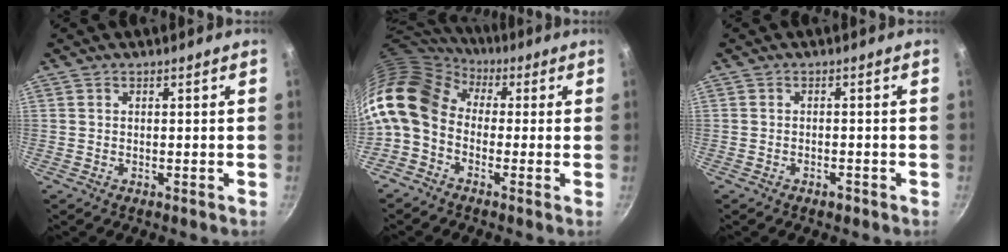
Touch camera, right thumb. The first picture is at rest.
{"total": 15.8, "force": [0.7, 11.6, 10.7], "torque": [-0.216, 0.028, -0.012]}
{"total": 1.4, "force": [-1.1, 0.6, 0.7], "torque": [-0.015, 0.009, -0.014]}